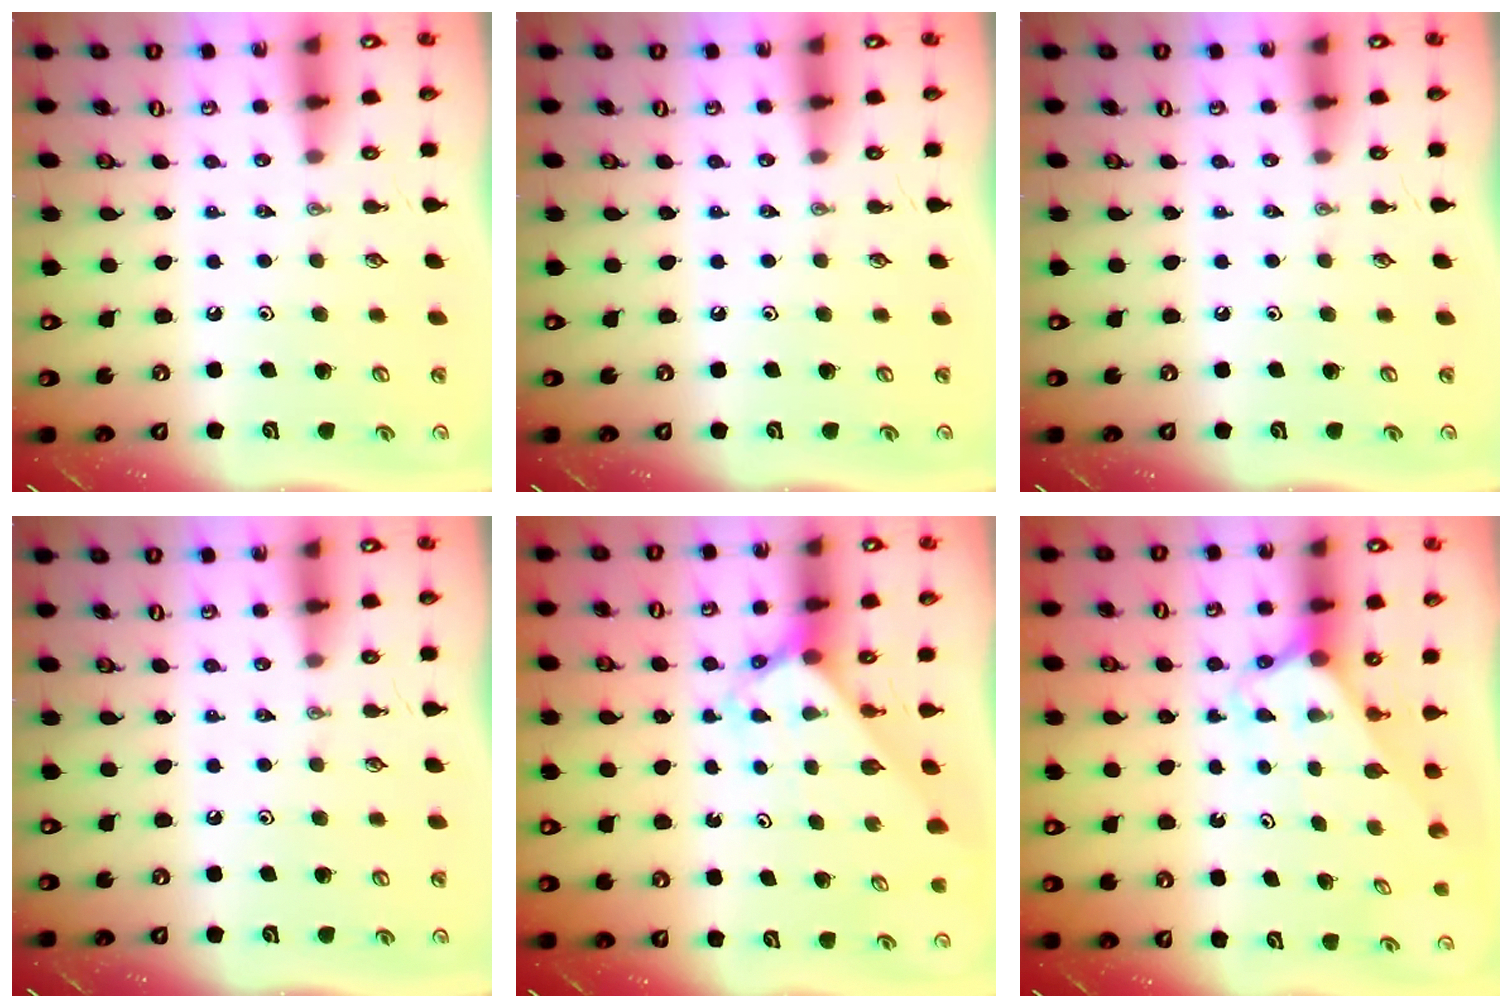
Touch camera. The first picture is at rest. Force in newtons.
{"total": 0.0}
{"total": 0.0}
{"total": 0.0}
{"total": 2.7, "press": 2.7, "slide": 0.2}
{"total": 2.4, "press": 2.4, "slide": 0.2}